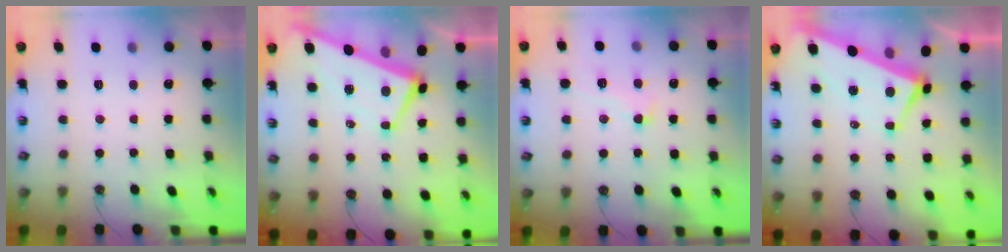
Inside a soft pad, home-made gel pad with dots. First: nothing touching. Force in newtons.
{"total": 1.5, "press": 1.2, "slide": 0.9}
{"total": 1.8, "press": 1.3, "slide": 1.2}
{"total": 1.4, "press": 0.9, "slide": 1.0}